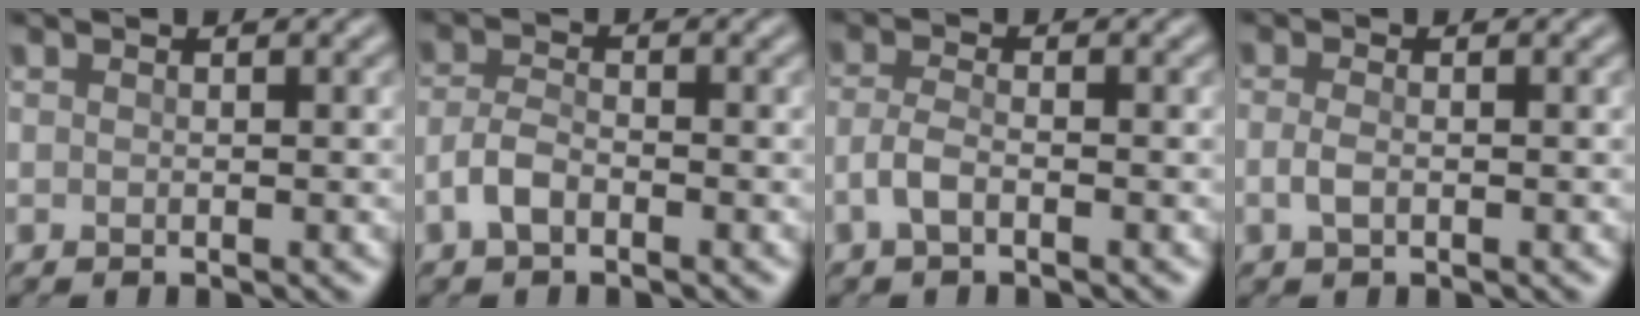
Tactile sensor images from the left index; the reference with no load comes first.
{"total": 1.9, "force": [-1.1, 0.9, 1.3], "torque": [-0.031, 0.009, -0.029]}
{"total": 1.8, "force": [-0.9, 0.6, 1.4], "torque": [-0.036, 0.006, -0.025]}
{"total": 1.2, "force": [-0.2, 0.5, 1.0], "torque": [-0.028, 0.002, -0.008]}